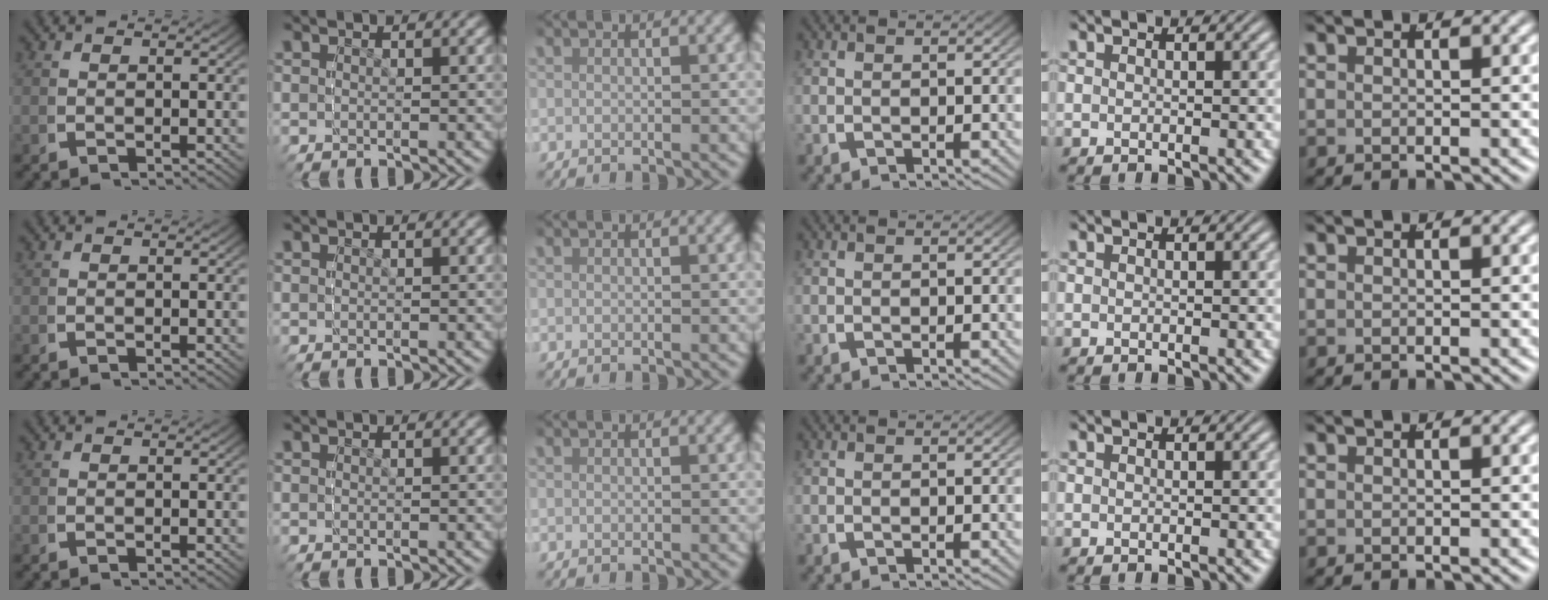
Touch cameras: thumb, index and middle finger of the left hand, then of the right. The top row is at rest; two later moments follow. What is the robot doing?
{"motion": "grasp_and_lifting", "object": "bottle"}